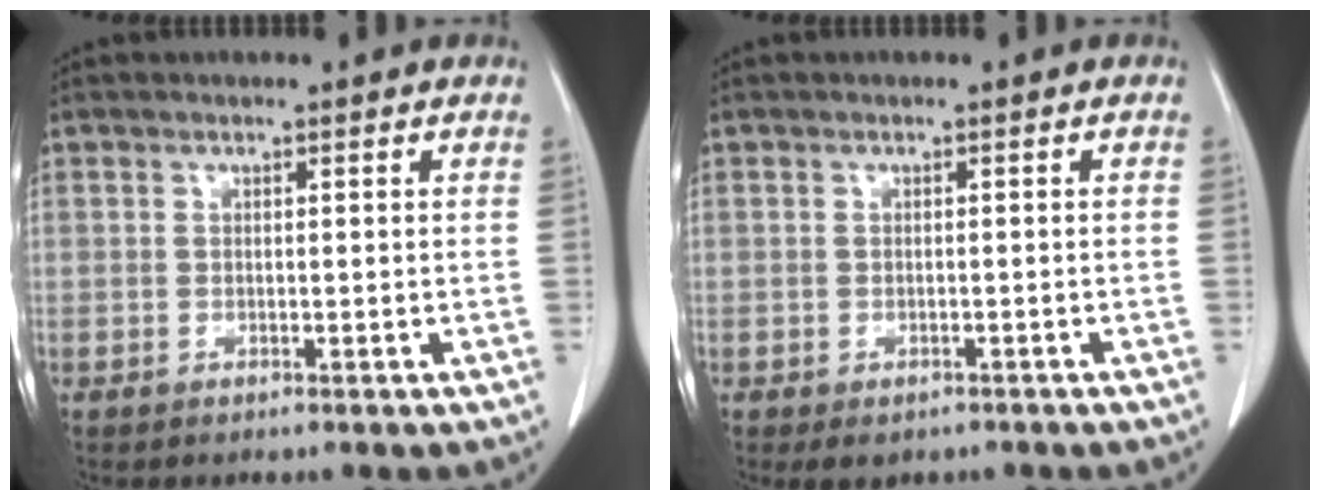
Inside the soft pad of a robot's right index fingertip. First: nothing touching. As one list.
[{"total": 3.3, "force": [-2.4, 2.0, 1.1], "torque": [-0.007, 0.000, -0.026]}]